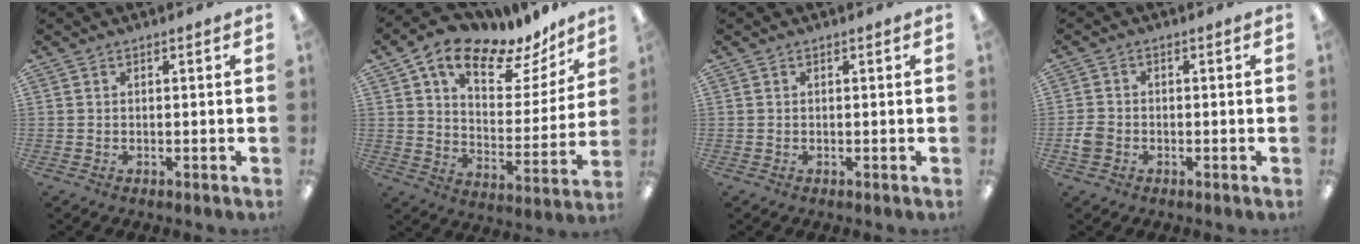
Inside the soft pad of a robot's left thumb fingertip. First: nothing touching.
{"total": 15.5, "force": [11.6, 6.8, 7.8], "torque": [-0.125, -0.080, 0.197]}
{"total": 0.0}
{"total": 2.9, "force": [-1.1, 2.3, 1.4], "torque": [-0.023, 0.008, -0.020]}